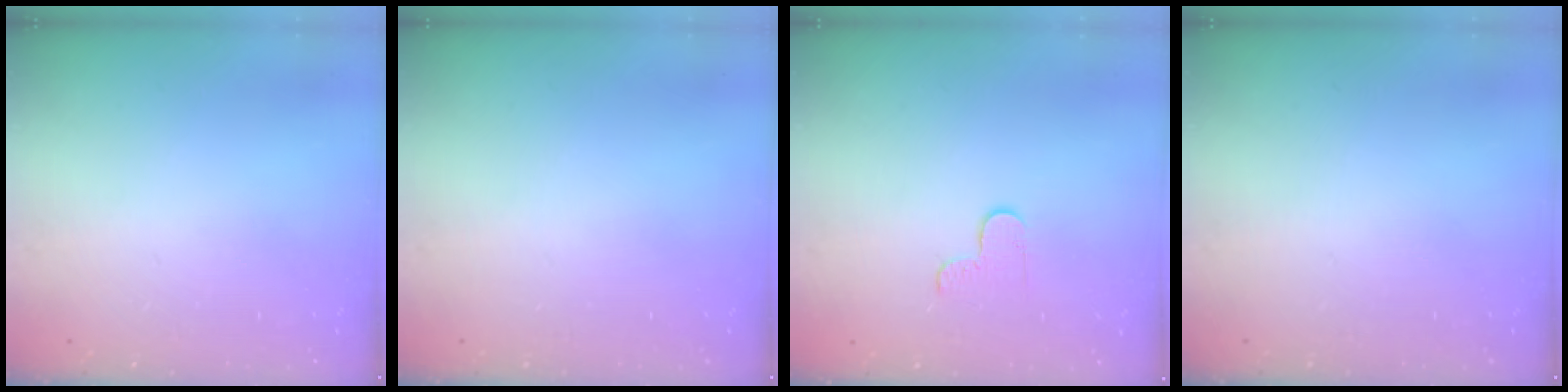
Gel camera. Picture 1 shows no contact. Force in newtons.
{"total": 0.0}
{"total": 3.3, "press": 3.3, "slide": 0.4}
{"total": 0.0}